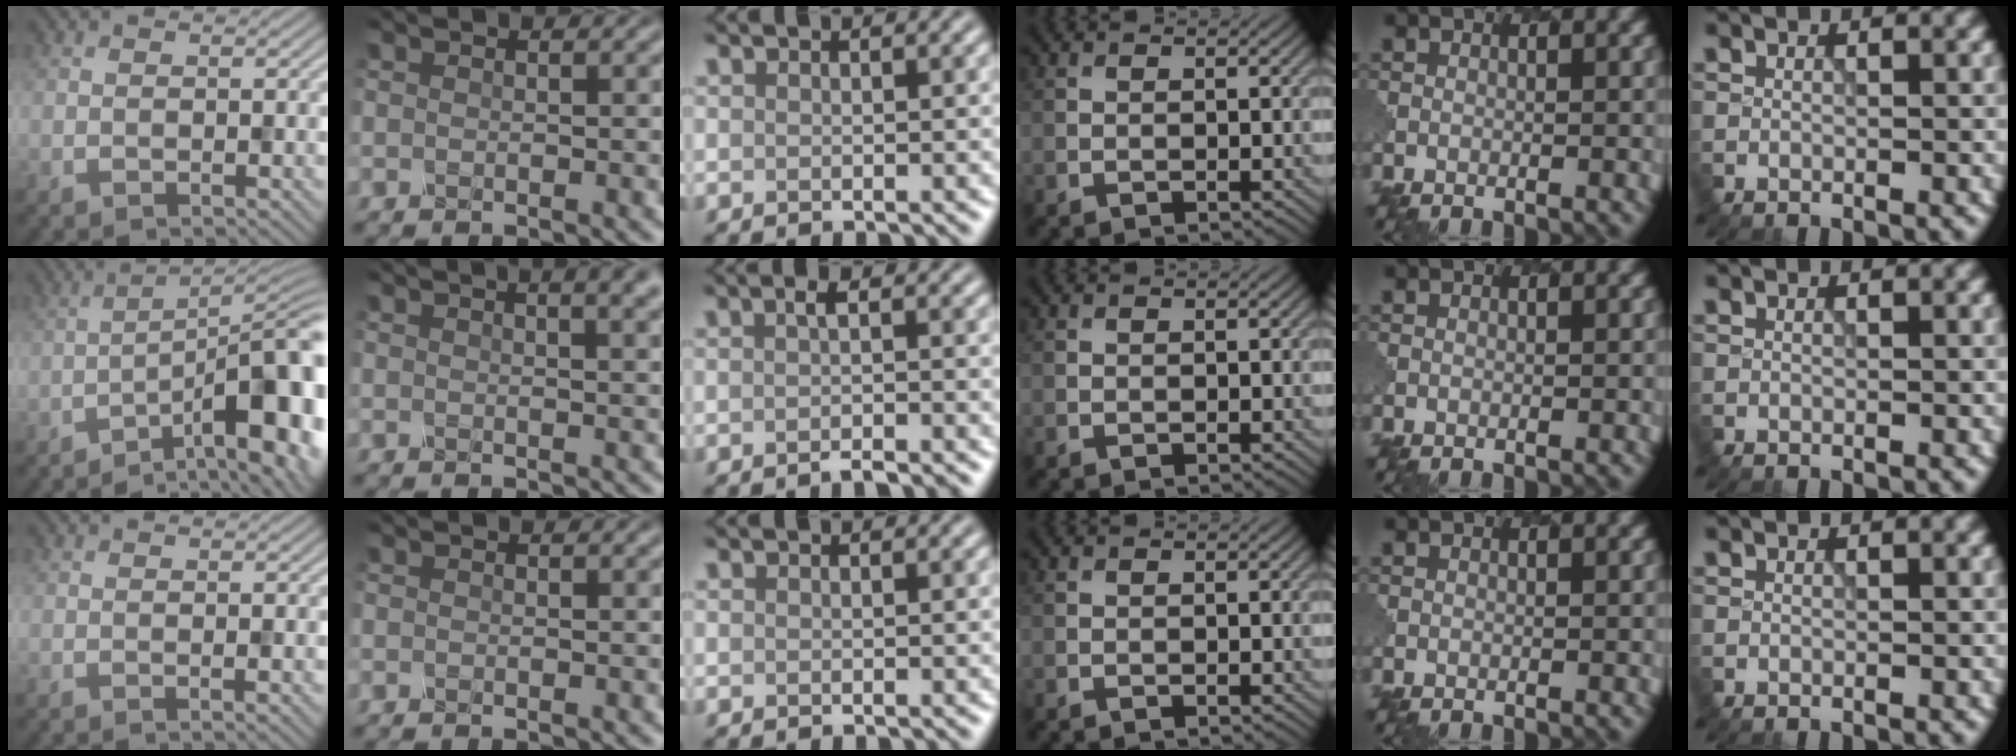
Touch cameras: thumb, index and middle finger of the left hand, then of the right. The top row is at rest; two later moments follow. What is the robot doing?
{"motion": "dispense", "object": "syringe"}